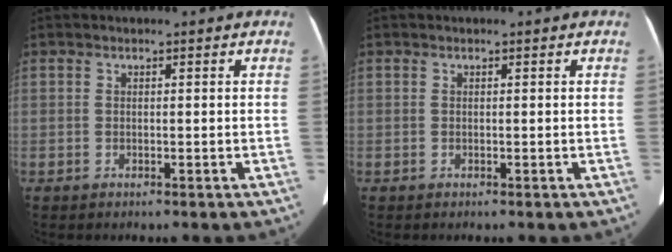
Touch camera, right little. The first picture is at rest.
{"total": 0.0}